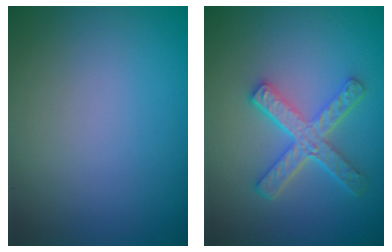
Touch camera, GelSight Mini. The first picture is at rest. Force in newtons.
{"total": 4.5, "press": 3.3, "slide": 3.1}